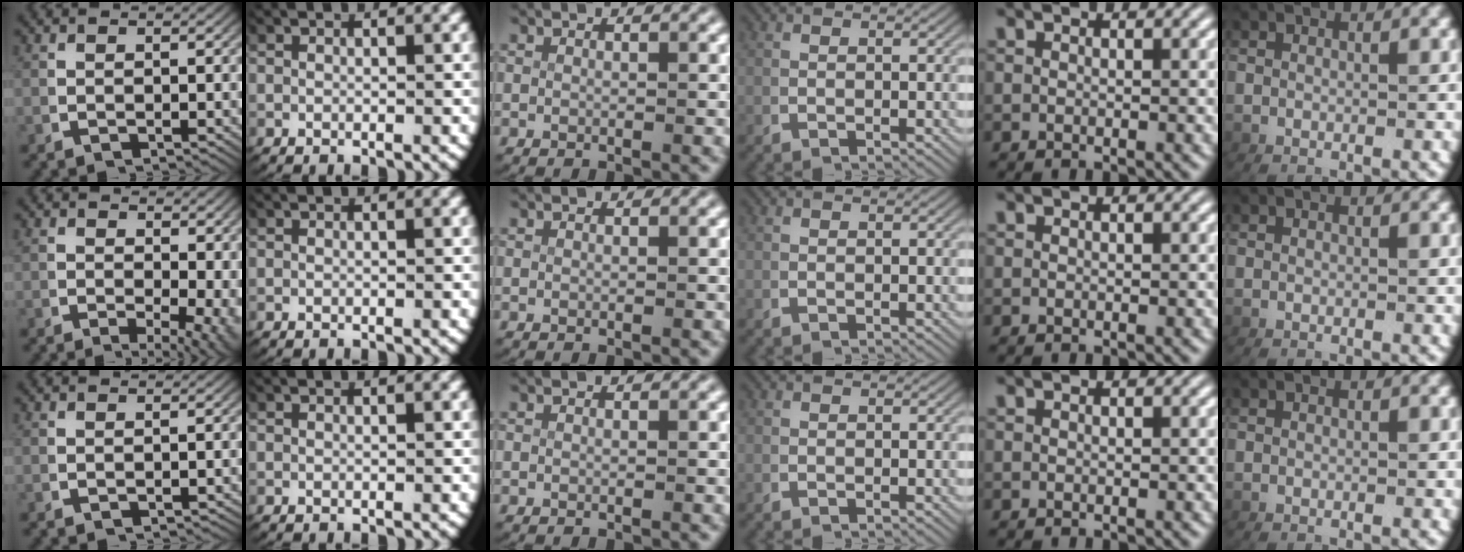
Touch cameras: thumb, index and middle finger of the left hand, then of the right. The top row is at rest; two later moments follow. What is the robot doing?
{"motion": "lift_and_place", "object": "map"}